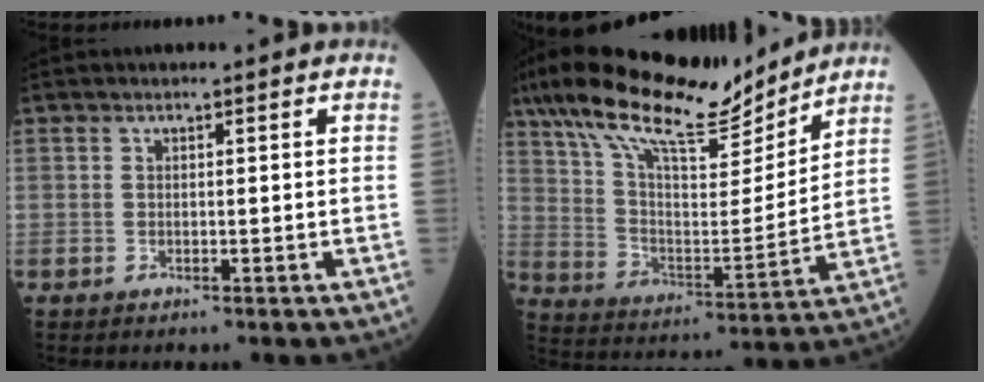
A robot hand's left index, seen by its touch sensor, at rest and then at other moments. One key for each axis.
{"total": 19.7, "fx": 16.2, "fy": 4.2, "fz": 10.4, "tx": -0.192, "ty": 0.016, "tz": 0.280}